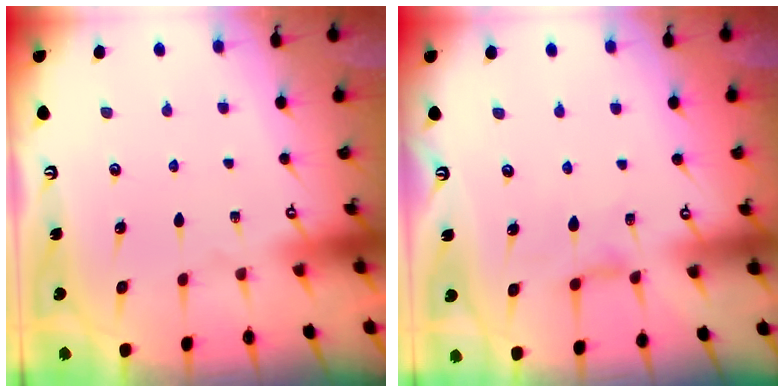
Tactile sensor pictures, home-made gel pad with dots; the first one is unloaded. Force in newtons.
{"total": 3.4, "press": 3.4, "slide": 0.5}